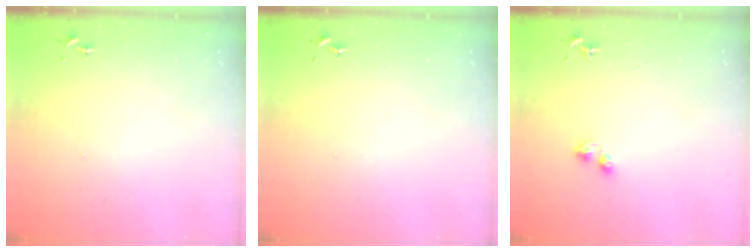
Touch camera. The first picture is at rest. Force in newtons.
{"total": 0.0}
{"total": 3.2, "press": 3.1, "slide": 0.8}